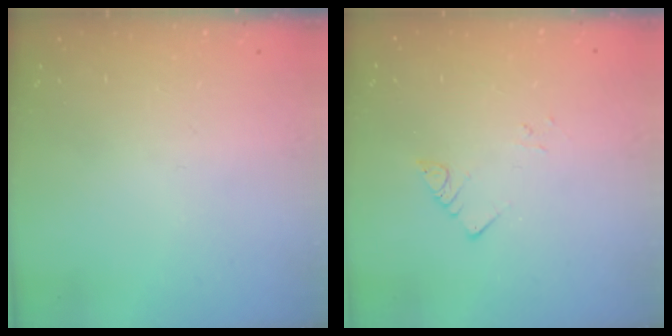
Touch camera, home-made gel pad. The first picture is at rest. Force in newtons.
{"total": 2.8, "press": 2.8, "slide": 0.2}